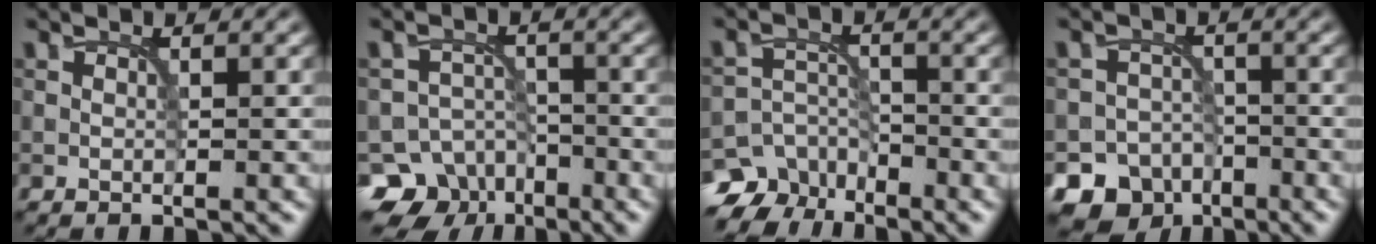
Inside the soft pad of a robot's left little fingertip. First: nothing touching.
{"total": 7.4, "force": [-5.2, 5.0, 1.6], "torque": [0.000, -0.004, -0.081]}
{"total": 6.6, "force": [-5.4, 3.7, 1.3], "torque": [0.000, -0.003, -0.088]}
{"total": 7.3, "force": [-5.1, 5.2, 0.9], "torque": [0.012, -0.010, -0.081]}